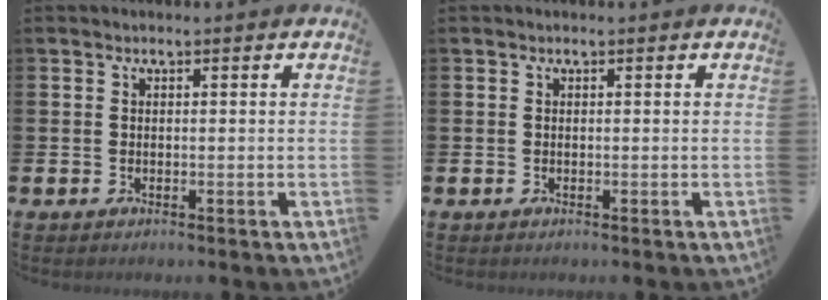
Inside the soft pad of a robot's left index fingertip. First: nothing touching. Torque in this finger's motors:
{"motor_torque": [-0.09, 0.04, 0.00, 0.00]}